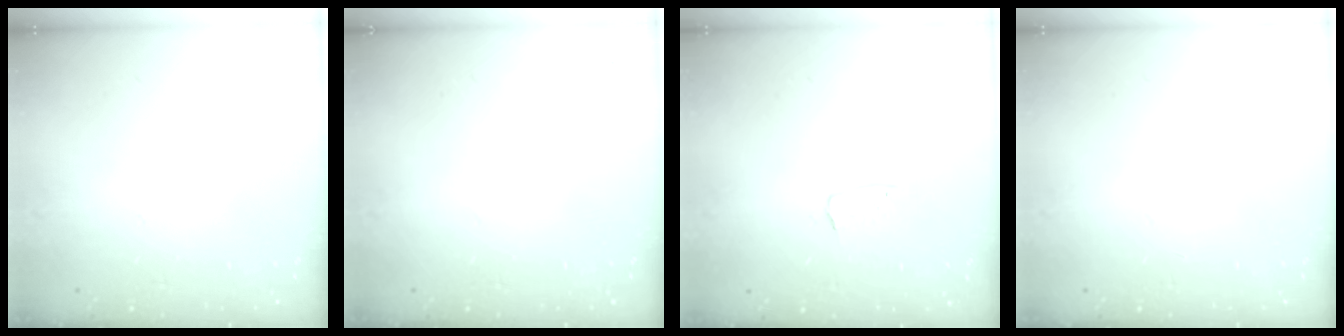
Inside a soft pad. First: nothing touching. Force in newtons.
{"total": 0.0}
{"total": 4.0, "press": 3.9, "slide": 0.2}
{"total": 0.0}